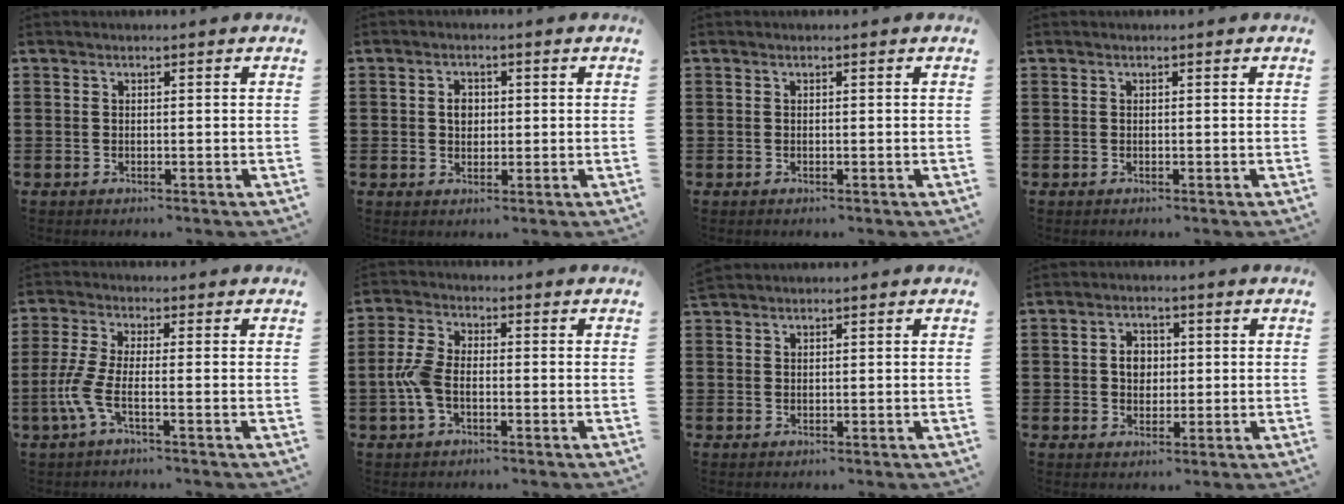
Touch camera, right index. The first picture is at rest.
{"total": 2.4, "force": [0.2, 1.8, 1.6], "torque": [-0.027, 0.005, 0.001]}
{"total": 0.0}
{"total": 0.0}
{"total": 5.2, "force": [-1.9, 1.3, 4.7], "torque": [-0.127, -0.016, -0.045]}
{"total": 5.6, "force": [-1.4, 3.0, 4.5], "torque": [-0.114, -0.002, -0.034]}
{"total": 1.1, "force": [1.0, 0.2, -0.1], "torque": [-0.001, 0.001, 0.021]}
{"total": 3.4, "force": [0.2, 2.6, 2.1], "torque": [-0.040, 0.008, 0.000]}